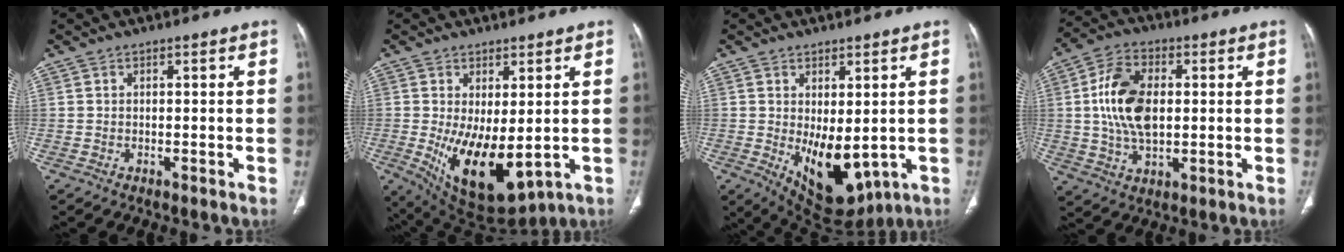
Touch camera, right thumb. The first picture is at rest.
{"total": 12.7, "force": [-1.4, 5.9, 11.1], "torque": [-0.180, -0.027, 0.005]}
{"total": 11.7, "force": [-1.2, 6.2, 9.8], "torque": [-0.127, -0.018, 0.012]}
{"total": 12.8, "force": [1.2, 7.7, 10.1], "torque": [-0.185, 0.006, 0.023]}